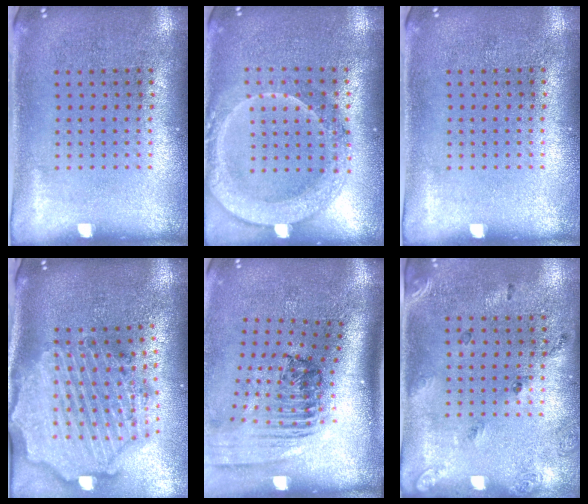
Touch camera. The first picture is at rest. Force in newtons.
{"total": 2.1, "press": 2.0, "slide": 0.7}
{"total": 0.0}
{"total": 3.6, "press": 3.0, "slide": 2.0}
{"total": 2.4, "press": 1.6, "slide": 1.7}
{"total": 1.7, "press": 1.0, "slide": 1.4}